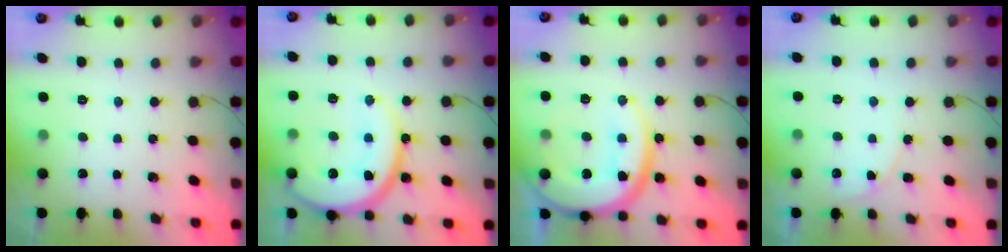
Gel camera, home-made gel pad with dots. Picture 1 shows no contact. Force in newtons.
{"total": 18.8, "press": 18.8, "slide": 1.6}
{"total": 21.4, "press": 21.3, "slide": 2.0}
{"total": 5.4, "press": 5.4, "slide": 0.6}